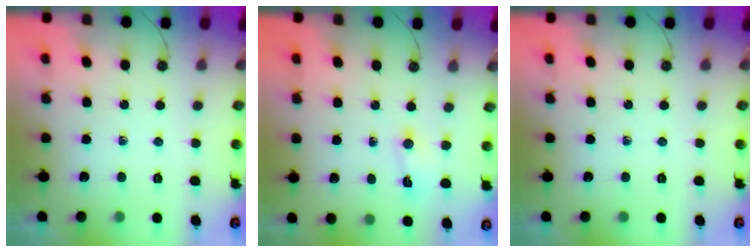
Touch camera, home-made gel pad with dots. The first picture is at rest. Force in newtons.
{"total": 2.5, "press": 2.5, "slide": 0.4}
{"total": 0.0}